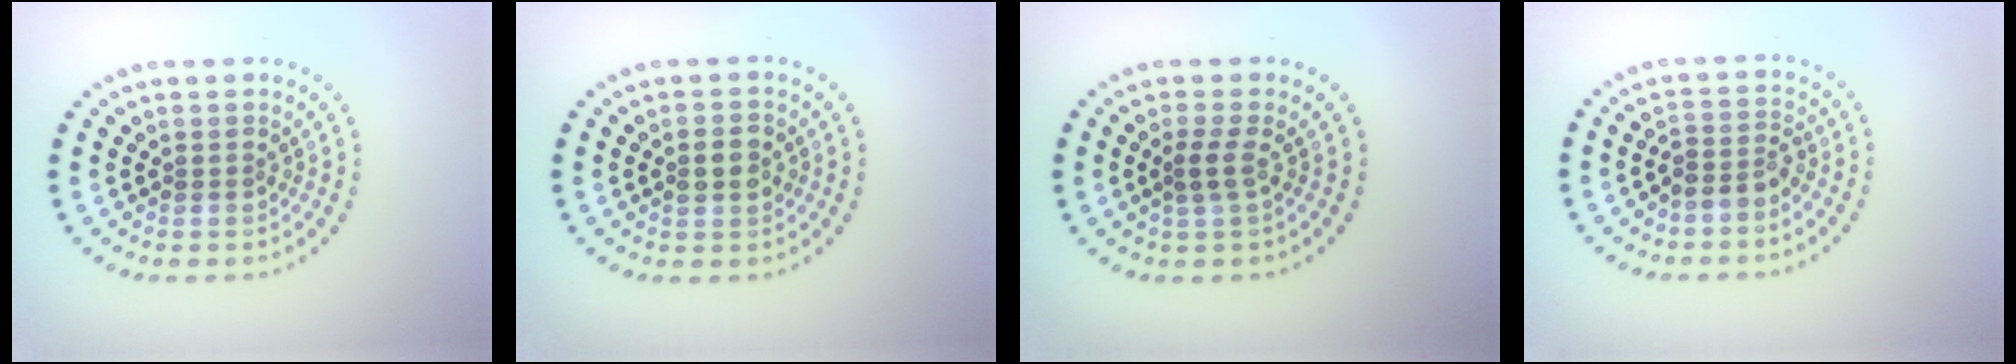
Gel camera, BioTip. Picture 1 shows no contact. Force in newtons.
{"total": 2.6, "press": 2.6, "slide": 0.1}
{"total": 1.4, "press": 1.2, "slide": 0.9}
{"total": 2.2, "press": 1.7, "slide": 1.4}